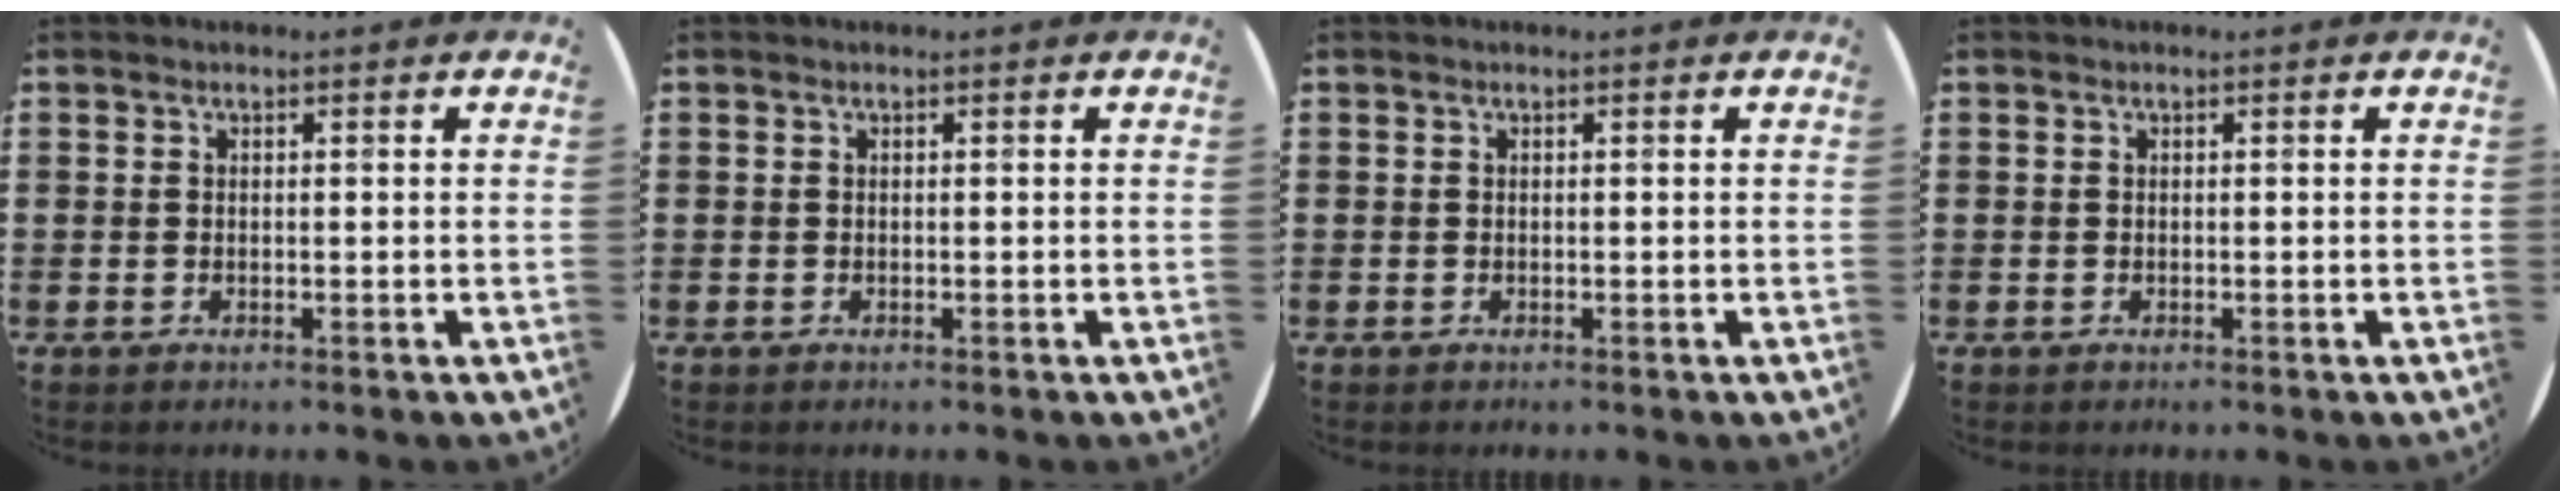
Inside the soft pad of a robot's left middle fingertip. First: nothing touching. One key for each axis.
{"total": 0.0}
{"total": 0.0}
{"total": 0.0}